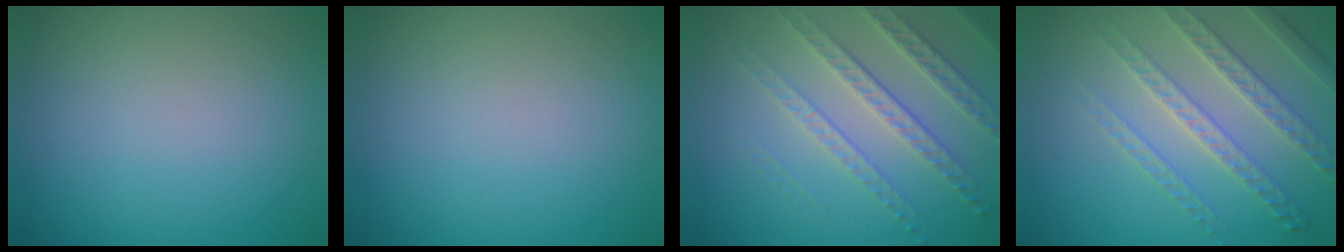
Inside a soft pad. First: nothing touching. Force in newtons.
{"total": 0.0}
{"total": 4.0, "press": 3.7, "slide": 1.6}
{"total": 4.1, "press": 3.8, "slide": 1.5}